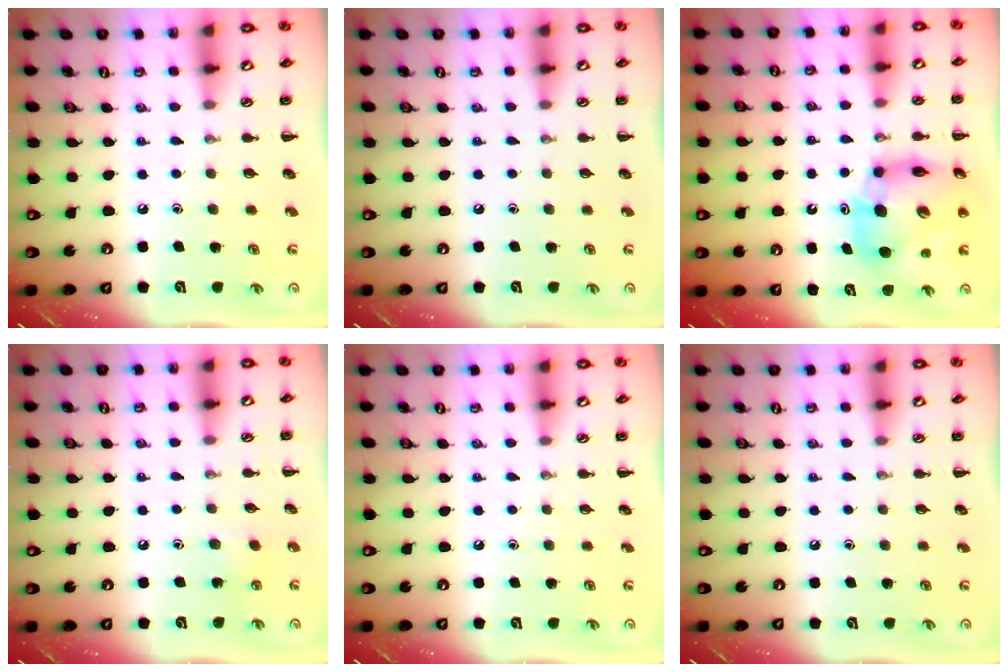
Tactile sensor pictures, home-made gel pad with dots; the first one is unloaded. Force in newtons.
{"total": 0.0}
{"total": 13.5, "press": 12.8, "slide": 4.3}
{"total": 4.4, "press": 4.3, "slide": 1.1}
{"total": 0.0}
{"total": 0.0}